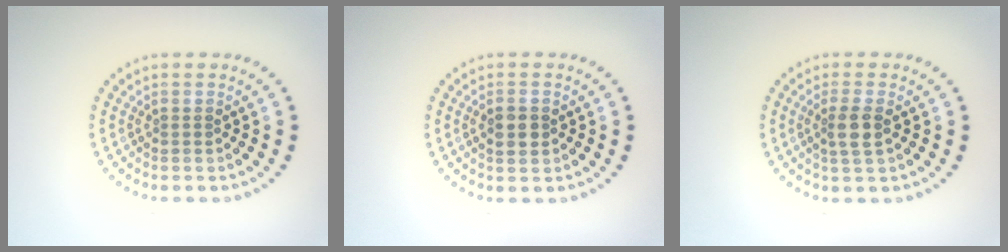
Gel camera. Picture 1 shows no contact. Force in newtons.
{"total": 1.9, "press": 1.9, "slide": 0.2}
{"total": 2.1, "press": 1.9, "slide": 1.0}